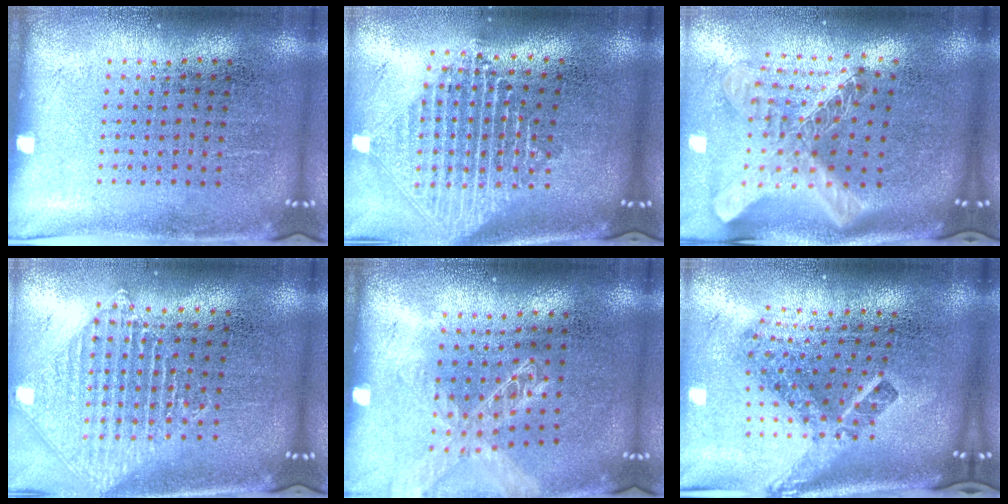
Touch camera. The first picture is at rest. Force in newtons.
{"total": 2.4, "press": 1.8, "slide": 1.5}
{"total": 2.8, "press": 2.0, "slide": 1.9}
{"total": 1.3, "press": 1.2, "slide": 0.5}
{"total": 1.4, "press": 1.4, "slide": 0.1}
{"total": 2.8, "press": 1.7, "slide": 2.2}